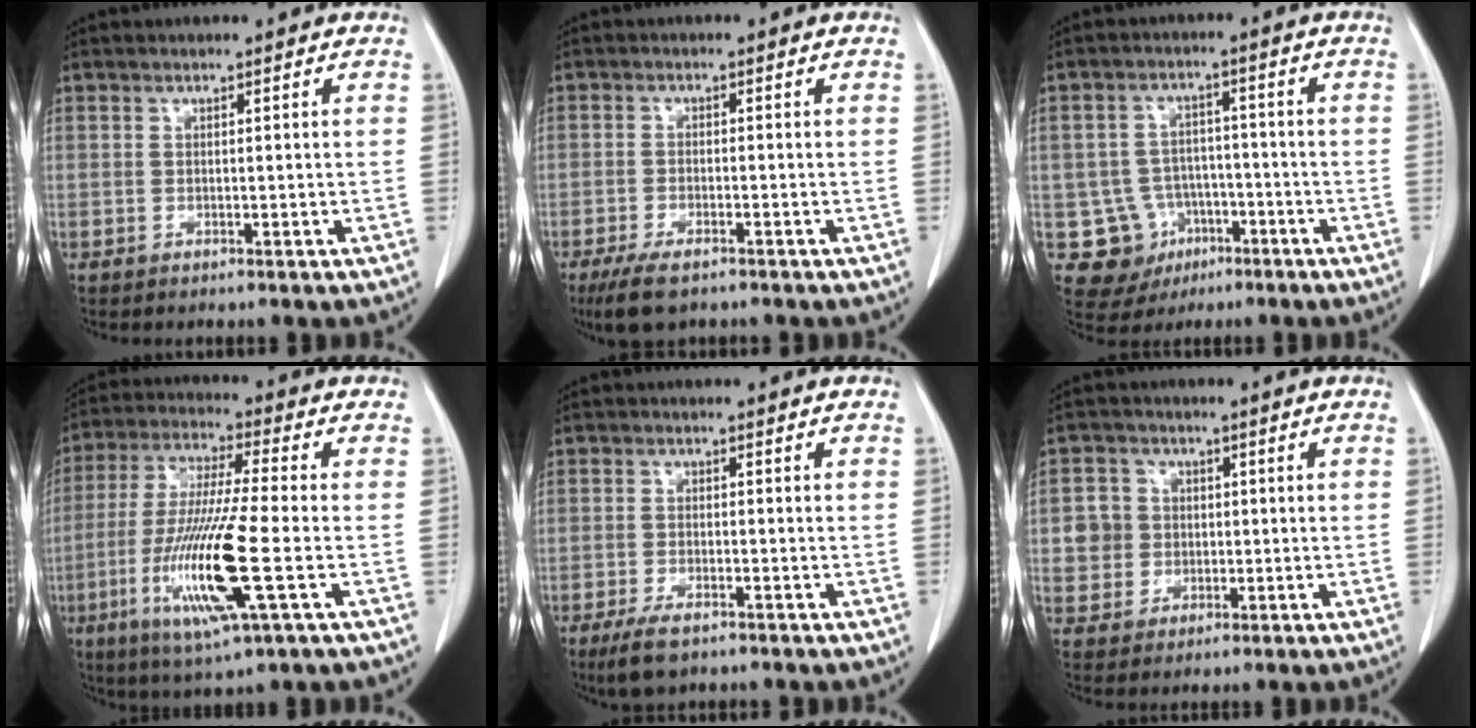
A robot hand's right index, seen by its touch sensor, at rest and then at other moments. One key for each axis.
{"total": 5.8, "fx": -4.2, "fy": 1.7, "fz": 3.6, "tx": -0.070, "ty": -0.011, "tz": -0.071}
{"total": 8.8, "fx": -3.1, "fy": 8.1, "fz": 1.5, "tx": -0.035, "ty": 0.013, "tz": -0.036}
{"total": 15.6, "fx": -4.4, "fy": 0.6, "fz": 15.0, "tx": -0.307, "ty": -0.021, "tz": -0.082}
{"total": 4.8, "fx": -3.3, "fy": 1.3, "fz": 3.2, "tx": -0.068, "ty": -0.009, "tz": -0.056}
{"total": 5.3, "fx": 0.2, "fy": 5.2, "fz": 0.9, "tx": -0.017, "ty": 0.019, "tz": 0.009}